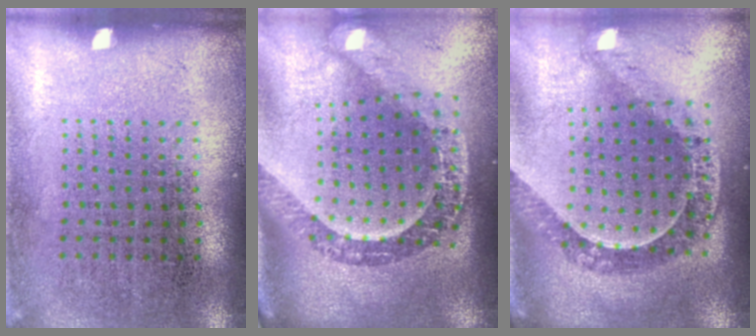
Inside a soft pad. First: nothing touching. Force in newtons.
{"total": 3.3, "press": 2.4, "slide": 2.3}
{"total": 1.1, "press": 1.1, "slide": 0.3}